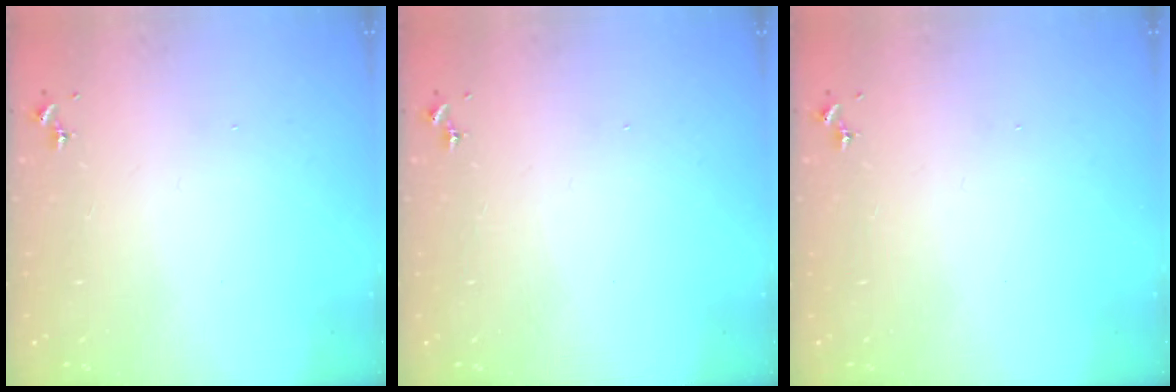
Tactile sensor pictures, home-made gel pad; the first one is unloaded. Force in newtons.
{"total": 0.0}
{"total": 0.0}